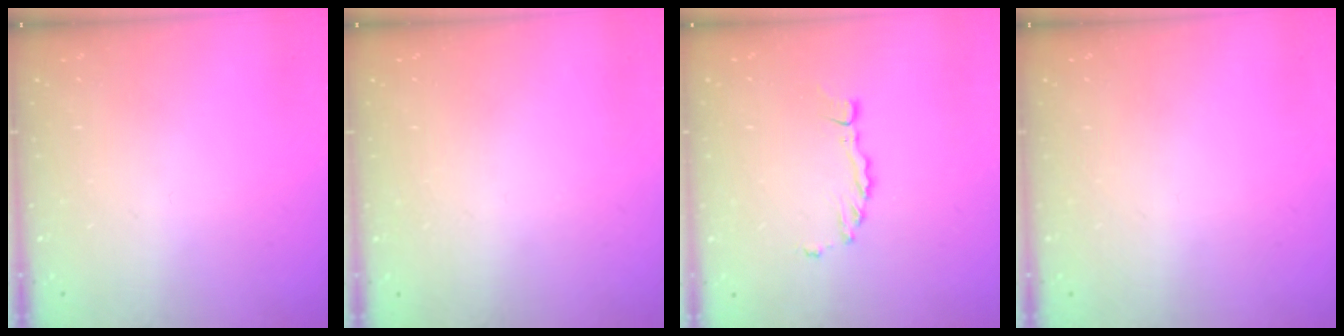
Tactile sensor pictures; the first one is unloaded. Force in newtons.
{"total": 1.5, "press": 1.5, "slide": 0.1}
{"total": 2.1, "press": 2.1, "slide": 0.2}
{"total": 0.0}